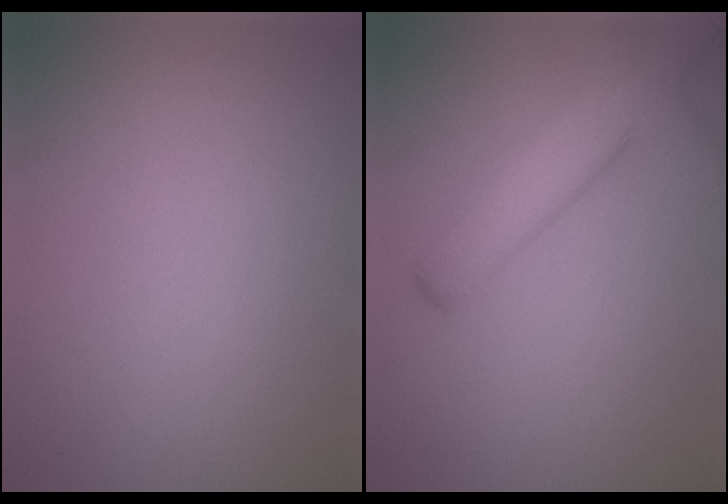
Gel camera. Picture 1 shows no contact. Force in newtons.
{"total": 4.8, "press": 4.8, "slide": 0.3}